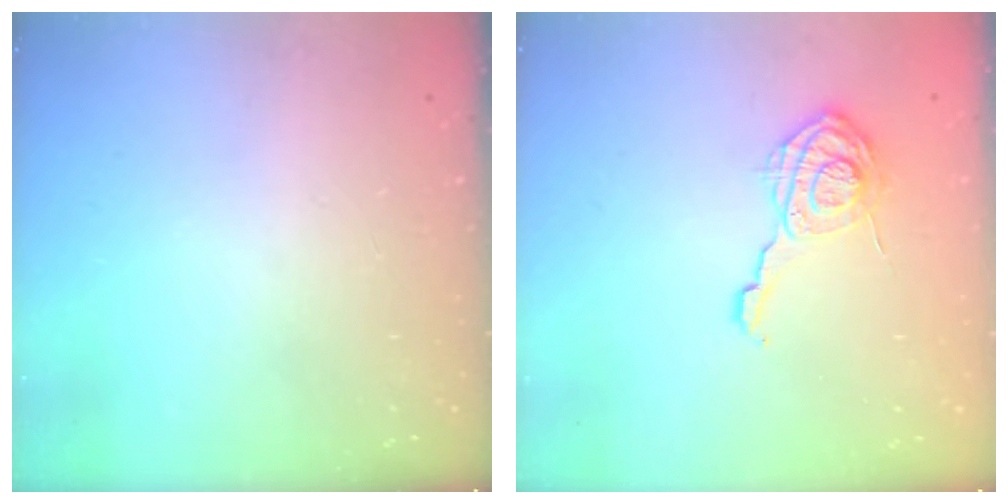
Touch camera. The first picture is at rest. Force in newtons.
{"total": 12.8, "press": 12.8, "slide": 0.5}